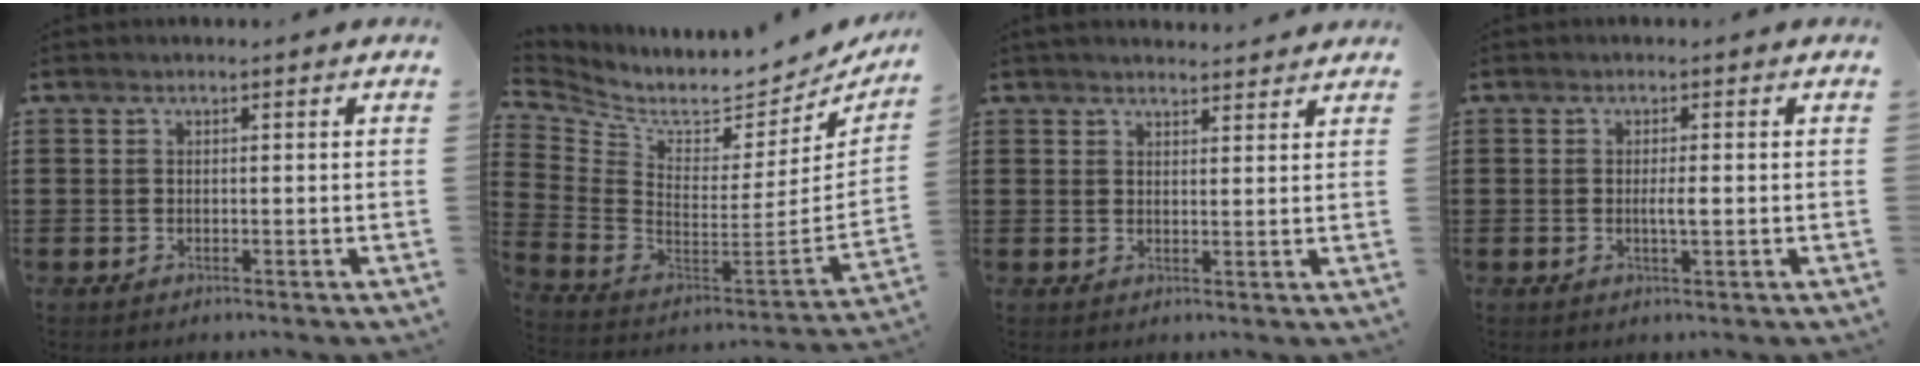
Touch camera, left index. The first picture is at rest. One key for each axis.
{"total": 5.9, "fx": 4.6, "fy": 2.2, "fz": 3.1, "tx": -0.080, "ty": -0.057, "tz": 0.071}
{"total": 2.2, "fx": 2.2, "fy": 0.1, "fz": 0.2, "tx": -0.010, "ty": -0.002, "tz": 0.043}
{"total": 1.9, "fx": -0.1, "fy": 0.2, "fz": 1.9, "tx": -0.035, "ty": -0.004, "tz": -0.003}